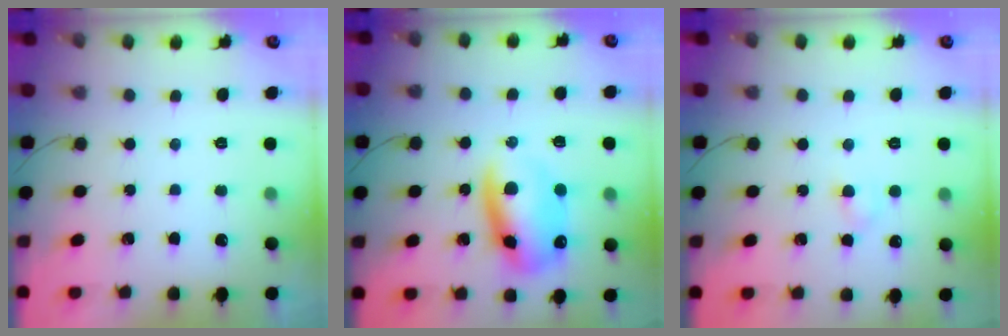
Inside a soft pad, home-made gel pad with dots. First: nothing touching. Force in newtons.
{"total": 12.1, "press": 11.8, "slide": 2.4}
{"total": 2.5, "press": 2.4, "slide": 0.9}